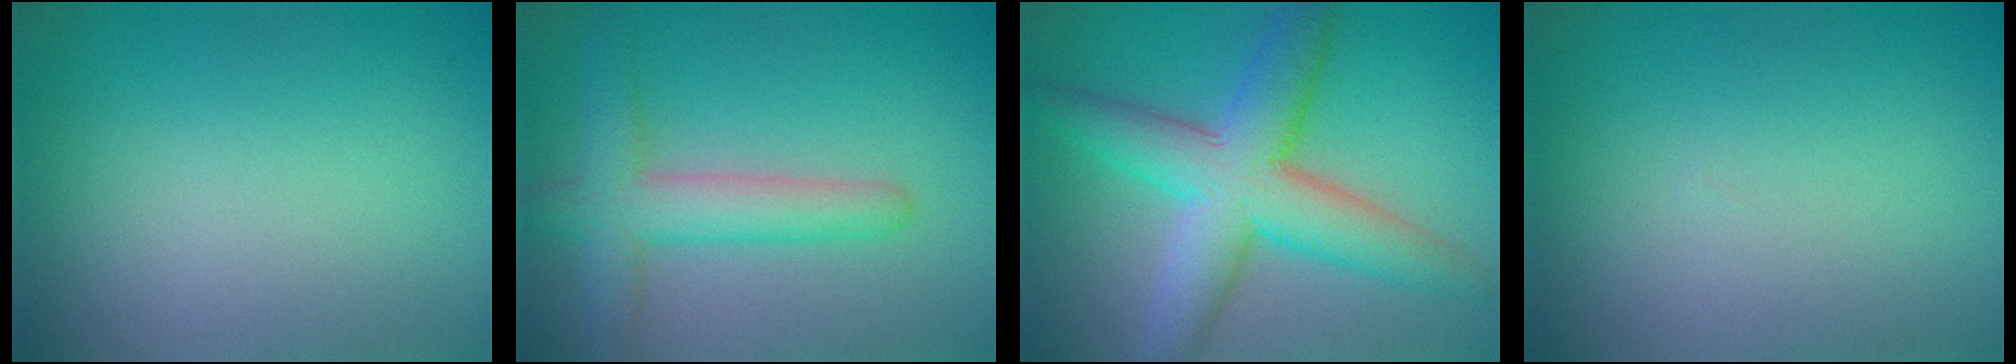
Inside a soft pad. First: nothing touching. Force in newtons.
{"total": 4.8, "press": 4.8, "slide": 0.3}
{"total": 8.5, "press": 8.5, "slide": 0.3}
{"total": 0.0}